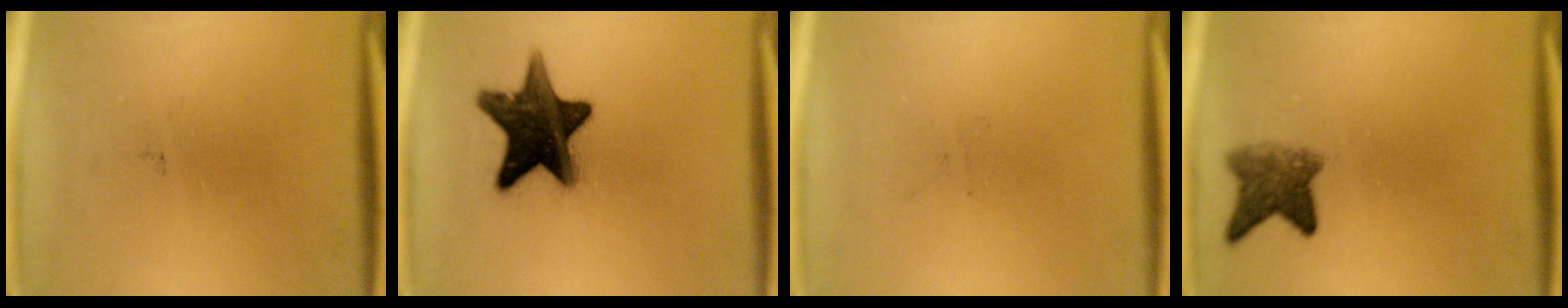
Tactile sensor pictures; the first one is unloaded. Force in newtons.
{"total": 15.0}
{"total": 0.0}
{"total": 4.5}